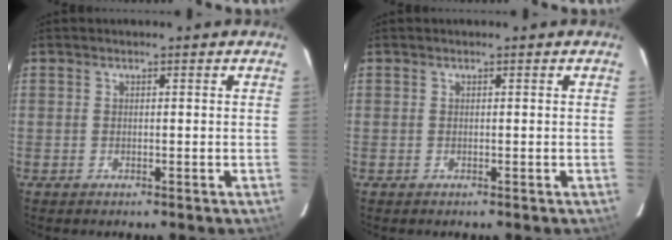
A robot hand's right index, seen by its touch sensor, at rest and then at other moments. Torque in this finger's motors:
{"motor_torque": [0.00, 0.00, 0.01, 0.00]}